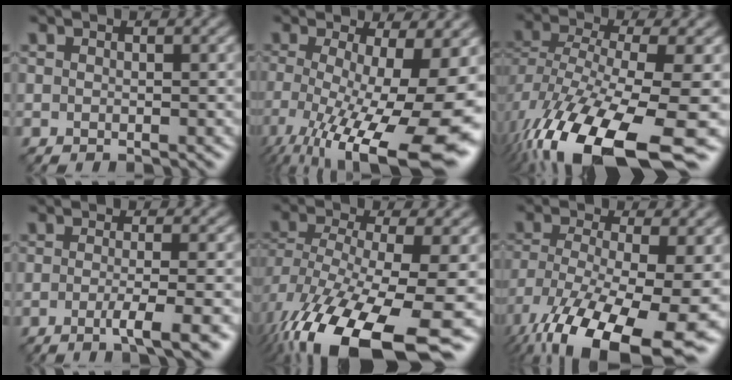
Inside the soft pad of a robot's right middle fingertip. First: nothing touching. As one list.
[{"total": 15.7, "force": [-4.9, 5.0, 14.0], "torque": [-0.239, -0.031, -0.063]}, {"total": 13.5, "force": [-6.8, 4.7, 10.6], "torque": [-0.230, -0.023, -0.103]}, {"total": 4.0, "force": [-1.6, 0.7, 3.6], "torque": [-0.052, -0.003, -0.034]}, {"total": 13.5, "force": [-6.9, 4.8, 10.5], "torque": [-0.216, -0.032, -0.101]}, {"total": 15.2, "force": [-8.2, 5.6, 11.5], "torque": [-0.239, -0.033, -0.121]}]